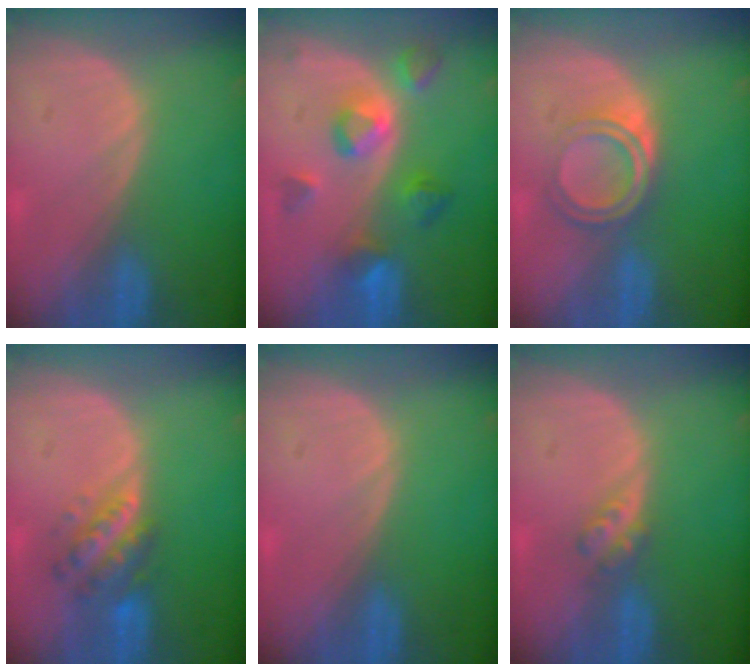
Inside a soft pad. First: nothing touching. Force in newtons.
{"total": 7.4, "press": 6.9, "slide": 2.8}
{"total": 4.7, "press": 4.6, "slide": 0.7}
{"total": 5.8, "press": 5.5, "slide": 1.7}
{"total": 0.0}
{"total": 2.7, "press": 2.3, "slide": 1.3}